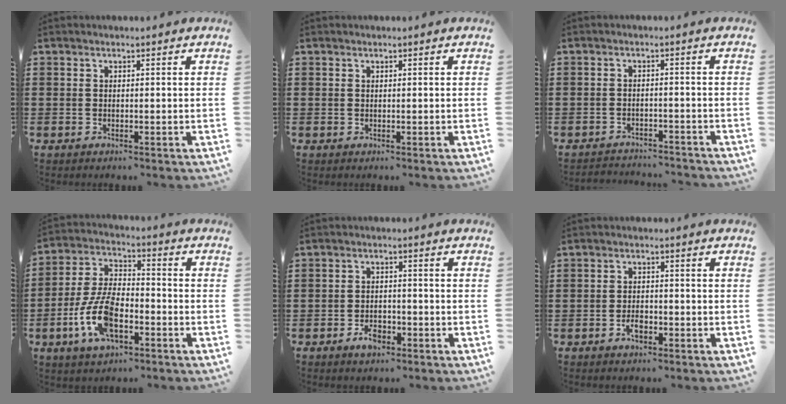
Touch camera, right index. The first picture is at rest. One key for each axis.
{"total": 0.0}
{"total": 2.4, "fx": -2.4, "fy": 0.2, "fz": -0.1, "tx": -0.007, "ty": -0.001, "tz": -0.051}
{"total": 10.2, "fx": -3.7, "fy": 4.8, "fz": 8.2, "tx": -0.196, "ty": -0.003, "tz": -0.072}
{"total": 3.3, "fx": -1.8, "fy": 1.8, "fz": 2.1, "tx": -0.037, "ty": 0.002, "tz": -0.033}
{"total": 2.3, "fx": -1.1, "fy": 1.2, "fz": 1.6, "tx": -0.032, "ty": 0.004, "tz": -0.021}